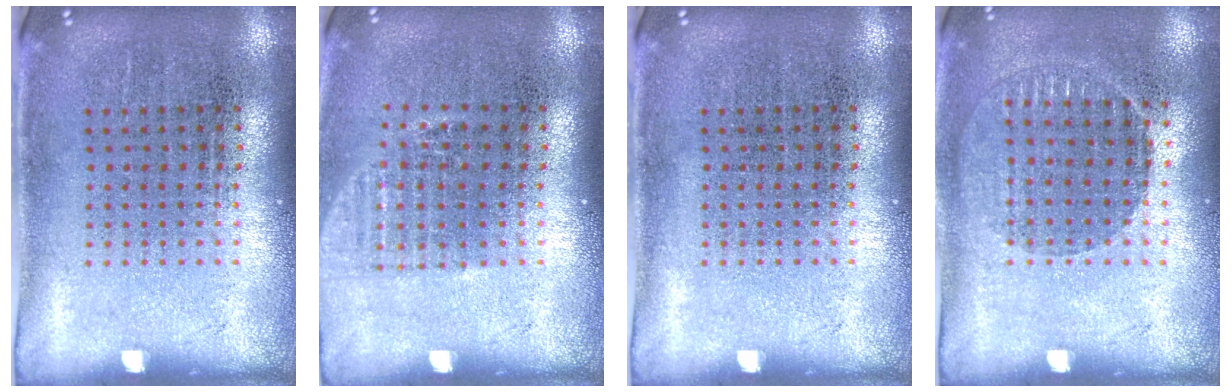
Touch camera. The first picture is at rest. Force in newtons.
{"total": 1.1, "press": 1.0, "slide": 0.4}
{"total": 0.0}
{"total": 1.0, "press": 1.0, "slide": 0.1}